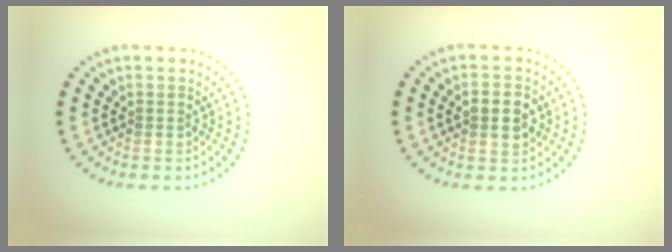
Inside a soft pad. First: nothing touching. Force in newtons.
{"total": 2.9, "press": 2.9, "slide": 0.0}